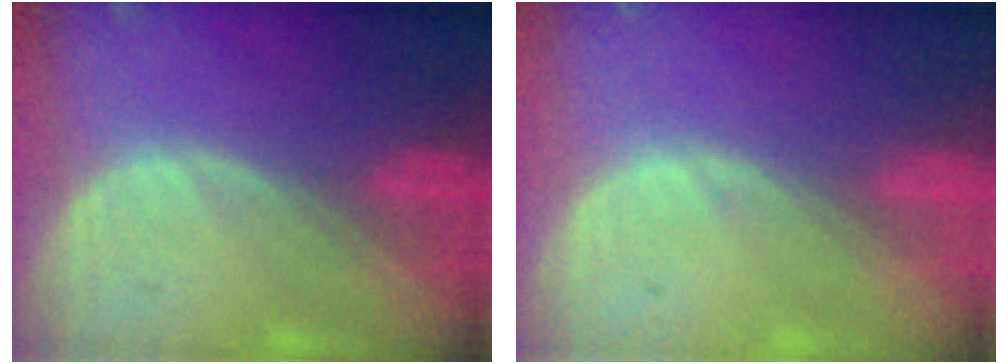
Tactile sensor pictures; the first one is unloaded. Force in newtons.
{"total": 0.5, "press": 0.1, "slide": 0.5}